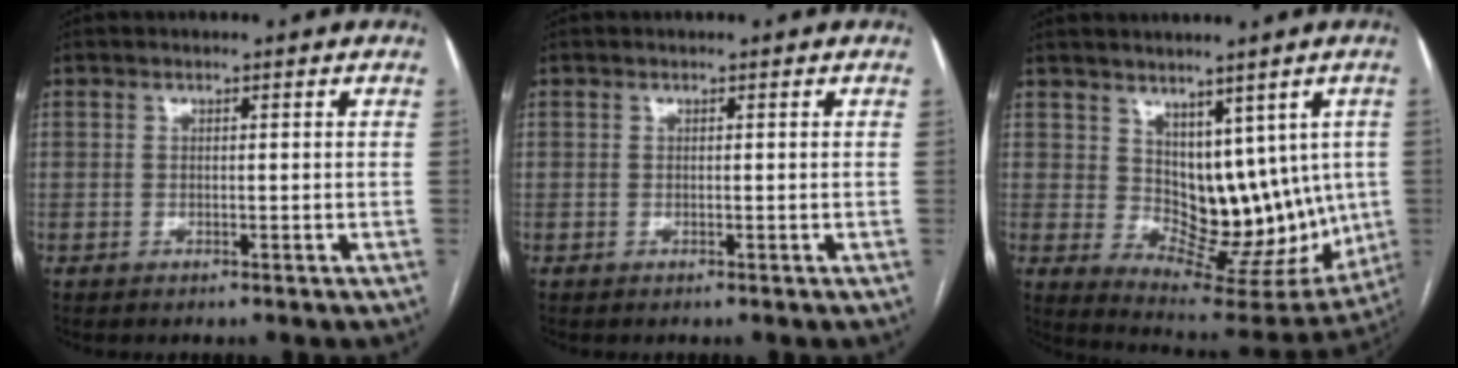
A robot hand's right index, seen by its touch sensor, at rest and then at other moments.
{"total": 0.0}
{"total": 13.8, "force": [2.8, 8.6, 10.4], "torque": [-0.118, -0.001, 0.071]}